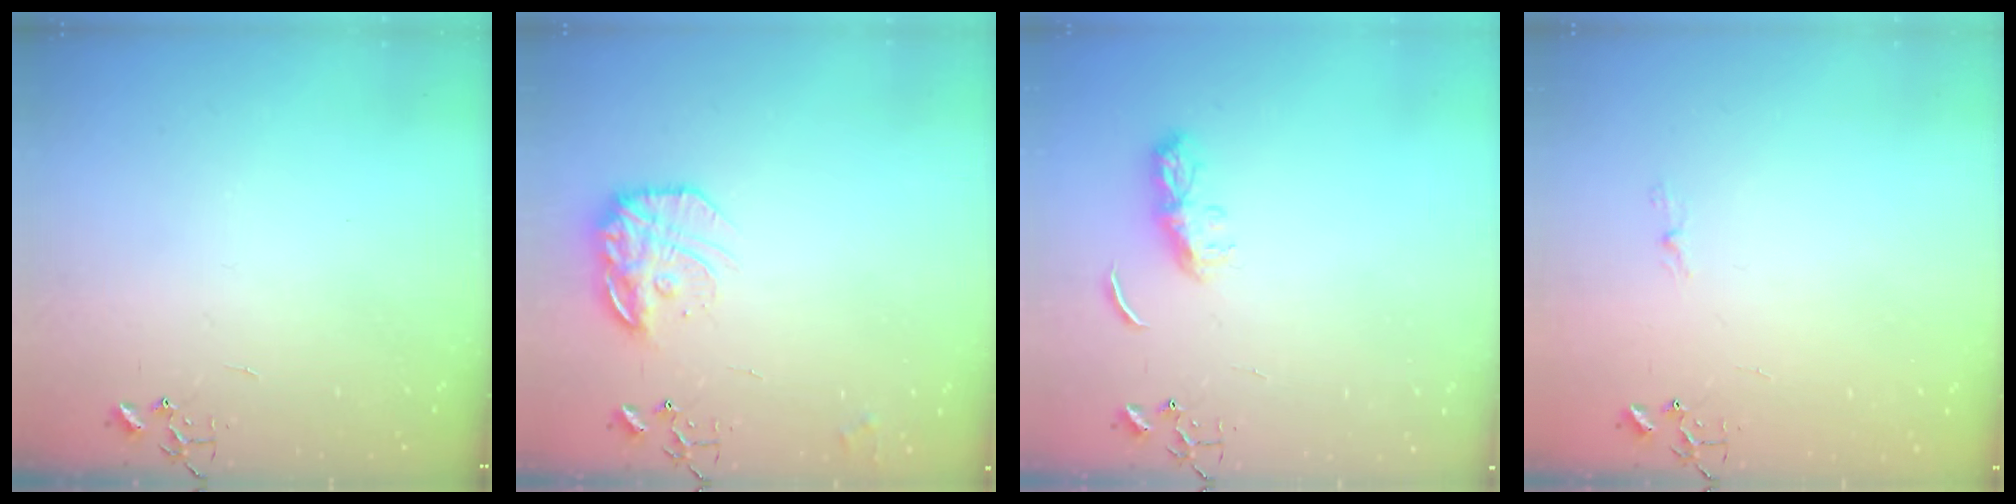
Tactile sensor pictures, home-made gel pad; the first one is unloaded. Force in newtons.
{"total": 16.0, "press": 15.9, "slide": 1.3}
{"total": 6.5, "press": 6.4, "slide": 0.6}
{"total": 3.5, "press": 3.5, "slide": 0.3}